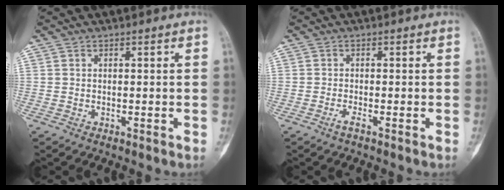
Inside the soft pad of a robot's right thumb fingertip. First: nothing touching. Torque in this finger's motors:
{"motor_torque": [0.11, -0.11, 0.18, -0.11, 0.00]}